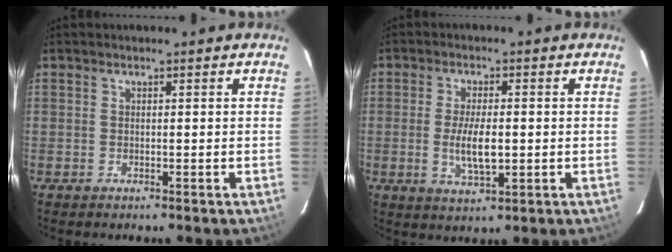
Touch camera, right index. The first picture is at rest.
{"total": 6.5, "force": [-0.8, 2.4, 6.0], "torque": [-0.117, -0.009, -0.011]}